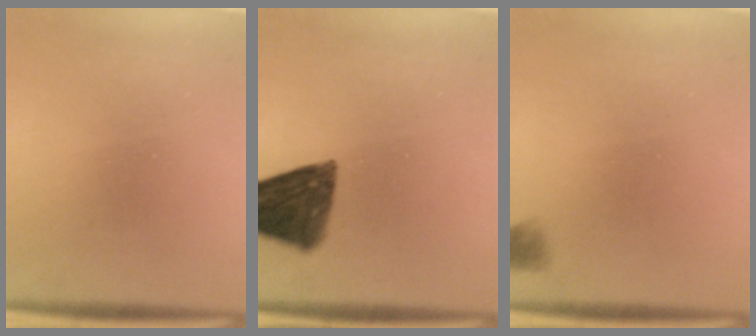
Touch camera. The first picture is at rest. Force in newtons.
{"total": 12.5}
{"total": 1.2}